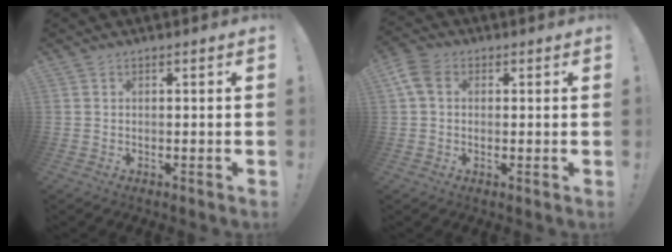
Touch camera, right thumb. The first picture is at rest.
{"total": 6.2, "force": [1.7, 4.3, 4.0], "torque": [-0.081, 0.007, 0.037]}